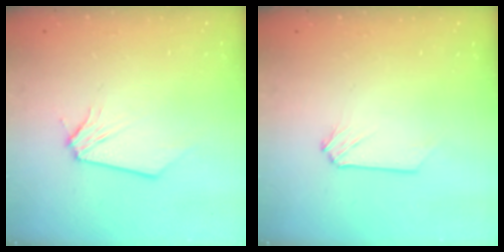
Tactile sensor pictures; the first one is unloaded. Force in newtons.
{"total": 0.0}